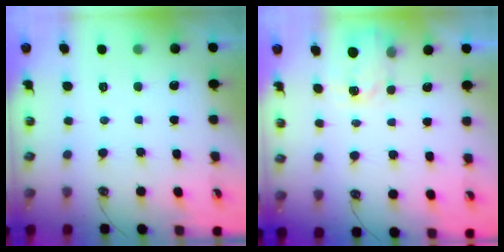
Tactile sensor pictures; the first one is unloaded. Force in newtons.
{"total": 2.6, "press": 2.6, "slide": 0.4}